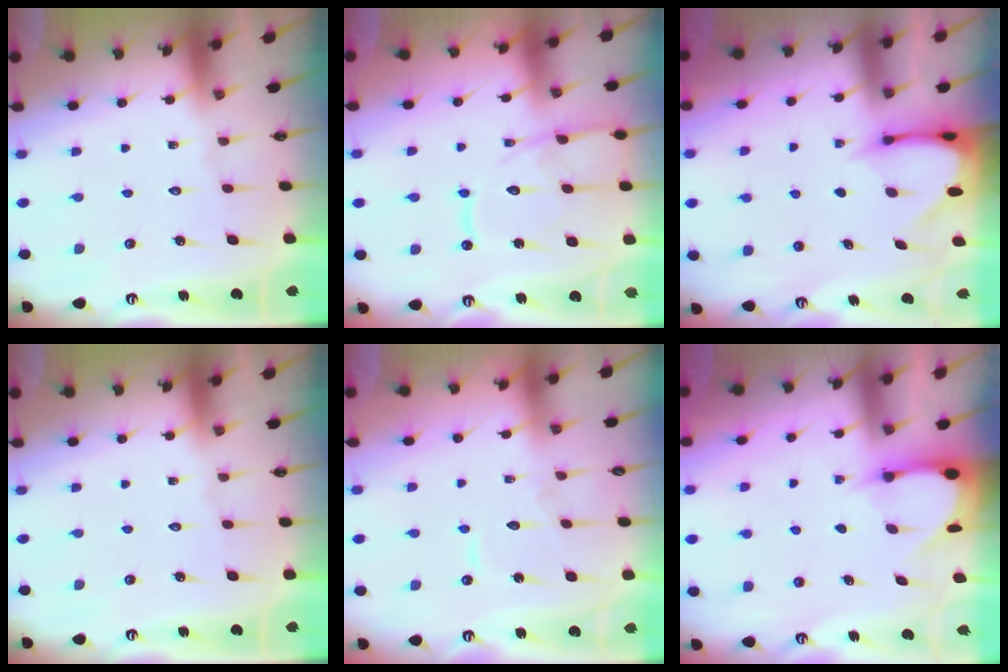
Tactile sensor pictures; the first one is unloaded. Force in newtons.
{"total": 14.4, "press": 14.4, "slide": 1.3}
{"total": 3.3, "press": 3.3, "slide": 0.3}
{"total": 0.0}
{"total": 6.4, "press": 6.4, "slide": 0.5}
{"total": 3.5, "press": 3.5, "slide": 0.3}